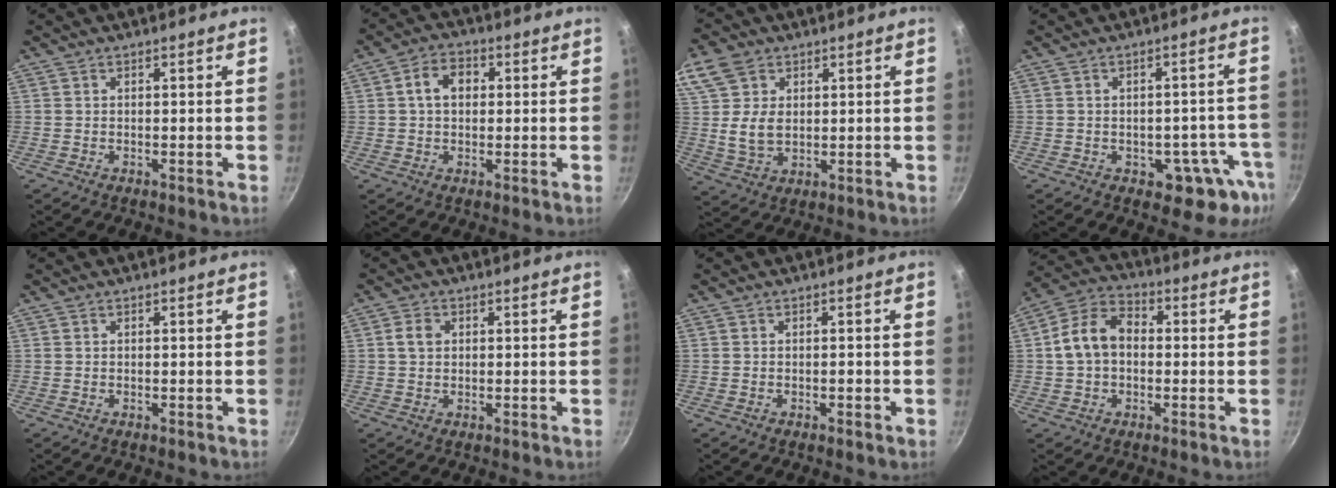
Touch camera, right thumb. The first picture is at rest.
{"total": 5.9, "force": [0.9, 4.3, 3.9], "torque": [-0.046, 0.013, 0.008]}
{"total": 11.6, "force": [3.6, 8.4, 7.2], "torque": [-0.134, -0.013, 0.067]}
{"total": 9.6, "force": [-3.9, 5.9, 6.5], "torque": [-0.018, 0.032, -0.039]}
{"total": 0.0}
{"total": 2.8, "force": [0.6, 2.1, 1.7], "torque": [-0.026, 0.005, 0.009]}
{"total": 0.8, "force": [-0.3, 0.4, 0.6], "torque": [-0.007, 0.004, -0.005]}
{"total": 10.5, "force": [0.2, 7.6, 7.1], "torque": [-0.111, 0.033, -0.013]}